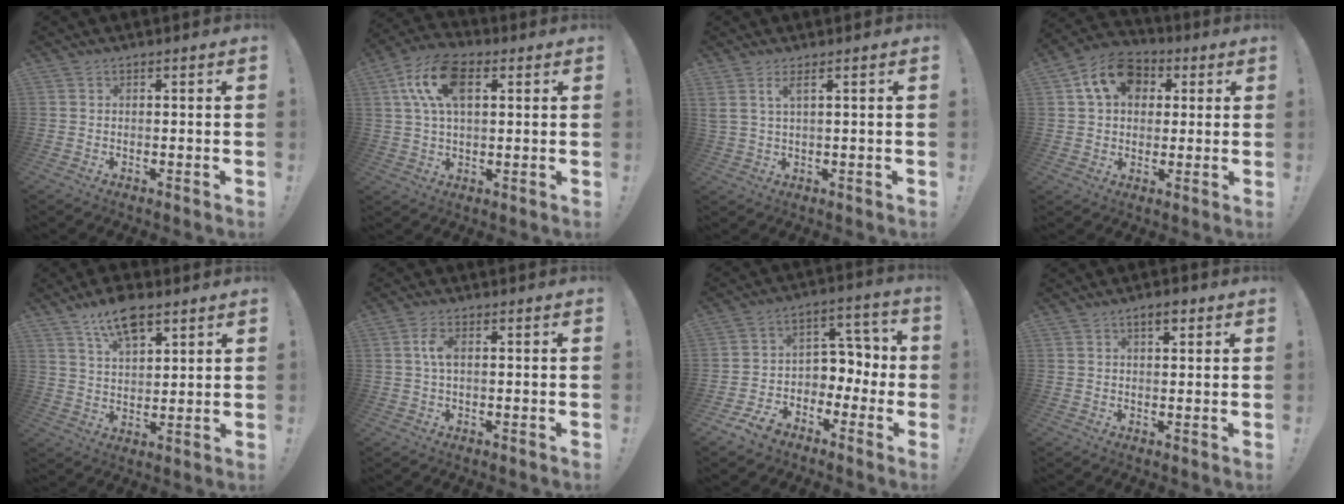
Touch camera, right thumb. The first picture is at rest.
{"total": 14.0, "force": [4.6, 7.7, 10.8], "torque": [-0.208, 0.005, 0.084]}
{"total": 3.7, "force": [1.9, 0.6, 3.0], "torque": [-0.064, -0.002, 0.035]}
{"total": 13.4, "force": [4.9, 10.0, 7.5], "torque": [-0.122, -0.004, 0.098]}
{"total": 11.2, "force": [7.2, 5.1, 6.9], "torque": [-0.110, -0.029, 0.129]}
{"total": 4.3, "force": [0.6, 2.0, 3.8], "torque": [-0.072, 0.003, 0.006]}
{"total": 9.1, "force": [-3.4, 7.5, 3.9], "torque": [-0.058, 0.016, -0.056]}
{"total": 3.4, "force": [2.0, 1.4, 2.4], "torque": [-0.028, -0.007, 0.031]}